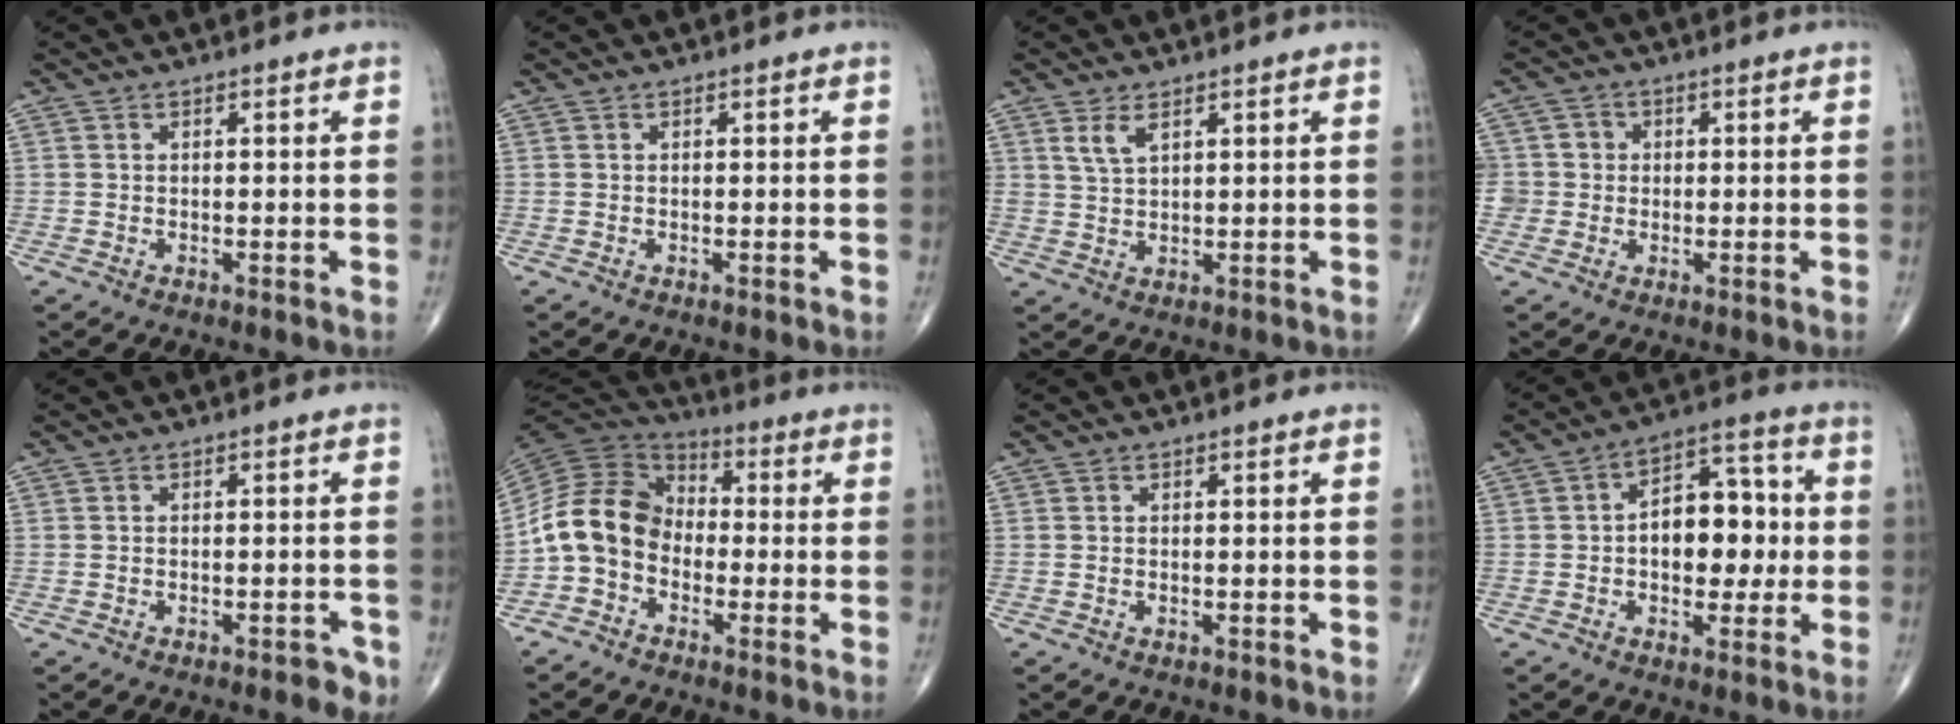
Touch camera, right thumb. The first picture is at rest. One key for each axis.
{"total": 0.0}
{"total": 3.3, "fx": 1.9, "fy": 1.5, "fz": 2.2, "tx": -0.043, "ty": -0.009, "tz": 0.044}
{"total": 4.5, "fx": 0.0, "fy": 4.4, "fz": 0.4, "tx": 0.026, "ty": 0.009, "tz": -0.005}
{"total": 3.9, "fx": -2.2, "fy": 1.5, "fz": 2.8, "tx": -0.027, "ty": 0.009, "tz": -0.025}
{"total": 12.0, "fx": -3.0, "fy": 9.5, "fz": 6.6, "tx": -0.116, "ty": 0.052, "tz": -0.075}
{"total": 0.0}
{"total": 12.3, "fx": -0.3, "fy": 7.7, "fz": 9.5, "tx": -0.097, "ty": 0.031, "tz": -0.009}